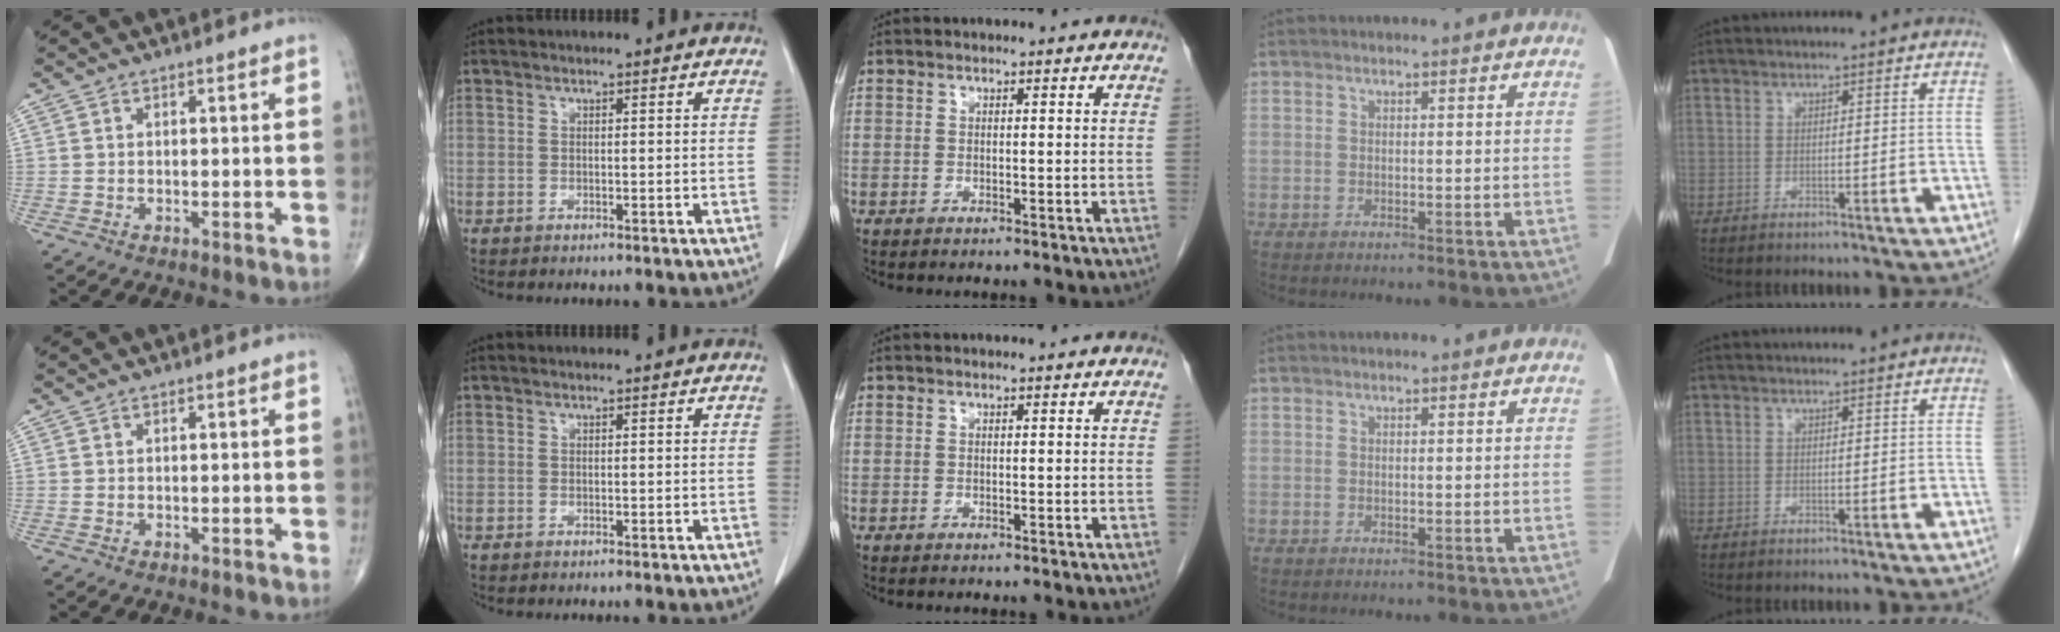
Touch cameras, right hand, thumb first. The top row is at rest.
{}